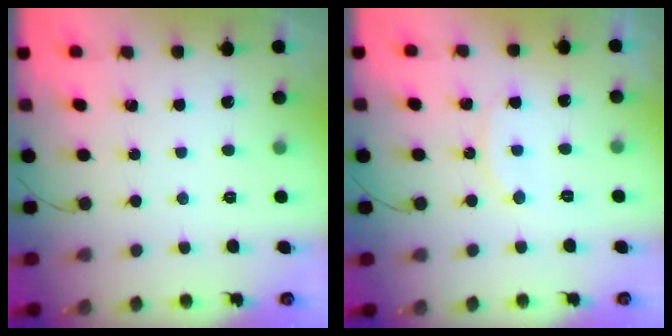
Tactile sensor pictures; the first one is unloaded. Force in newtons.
{"total": 7.7, "press": 7.7, "slide": 0.2}